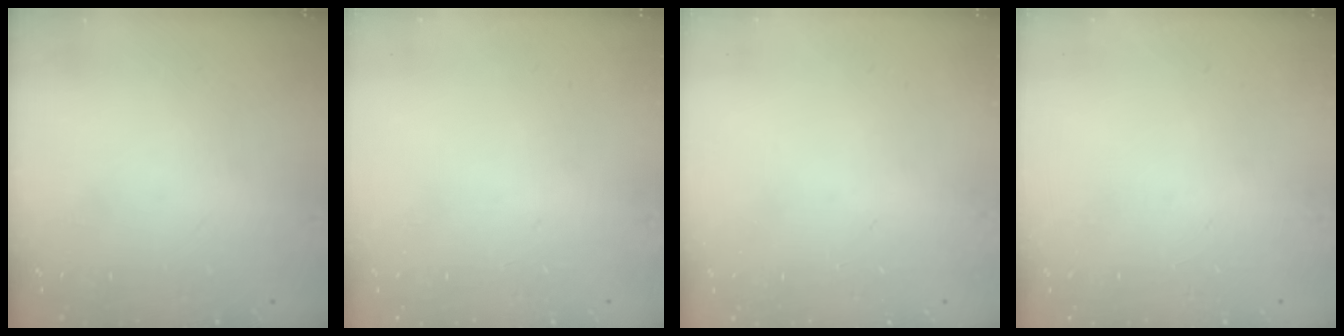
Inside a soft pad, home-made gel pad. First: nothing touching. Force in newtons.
{"total": 0.0}
{"total": 1.4, "press": 1.4, "slide": 0.1}
{"total": 0.0}